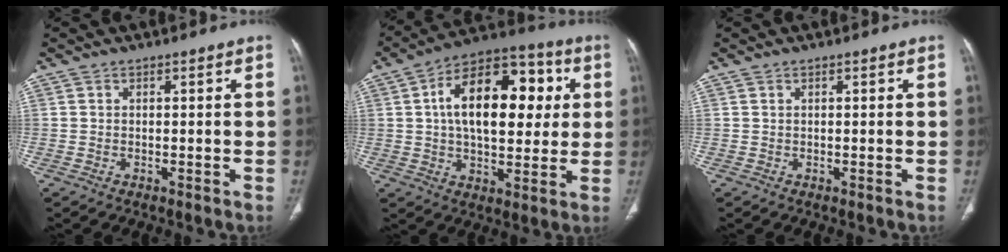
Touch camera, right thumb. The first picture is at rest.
{"total": 20.7, "force": [3.7, 11.6, 16.7], "torque": [-0.225, 0.019, 0.051]}
{"total": 0.0}